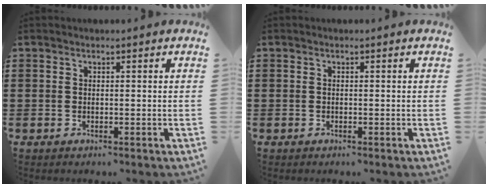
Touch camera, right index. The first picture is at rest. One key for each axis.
{"total": 0.0}